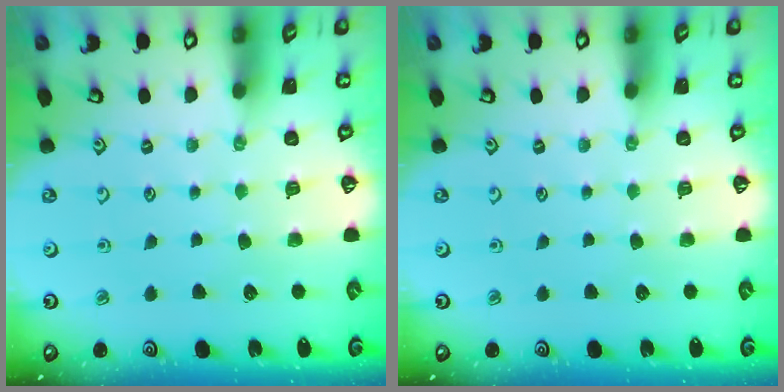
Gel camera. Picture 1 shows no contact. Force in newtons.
{"total": 0.0}